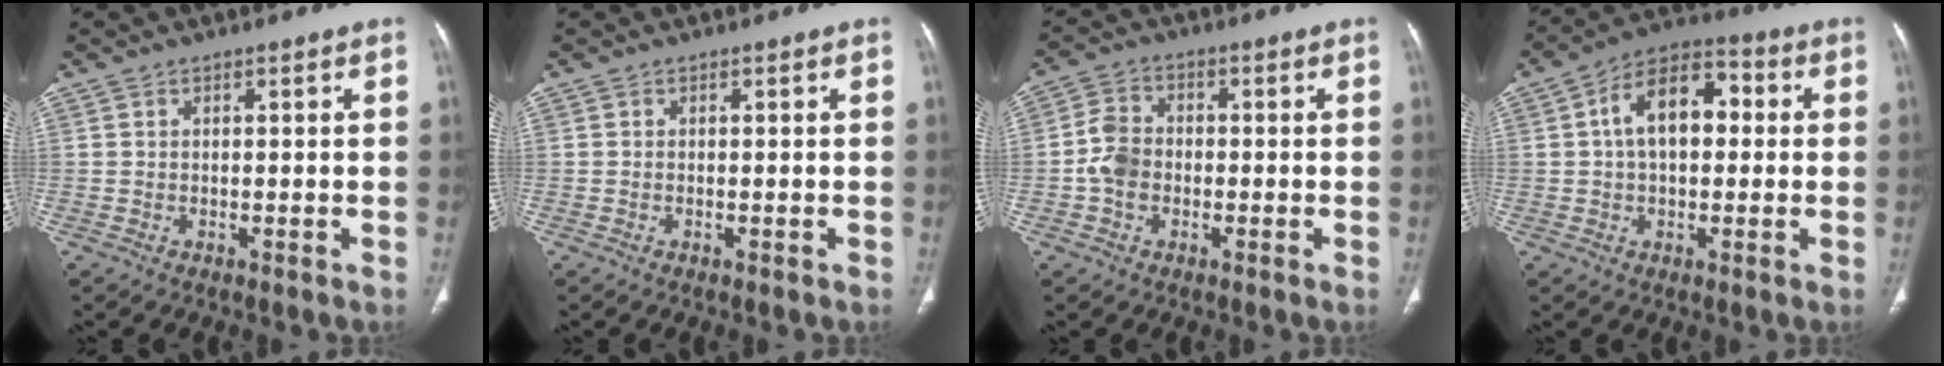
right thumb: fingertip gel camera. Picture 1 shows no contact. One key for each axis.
{"total": 0.0}
{"total": 5.8, "fx": -1.2, "fy": 4.6, "fz": 3.4, "tx": -0.055, "ty": 0.015, "tz": -0.031}
{"total": 12.4, "fx": 1.6, "fy": 7.6, "fz": 9.6, "tx": -0.145, "ty": 0.033, "tz": 0.015}